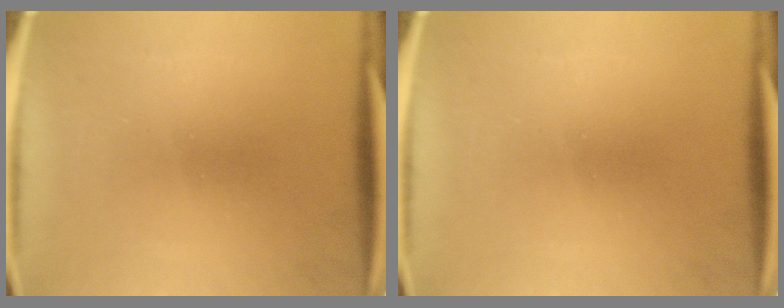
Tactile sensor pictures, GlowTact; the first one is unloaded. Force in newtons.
{"total": 0.0}